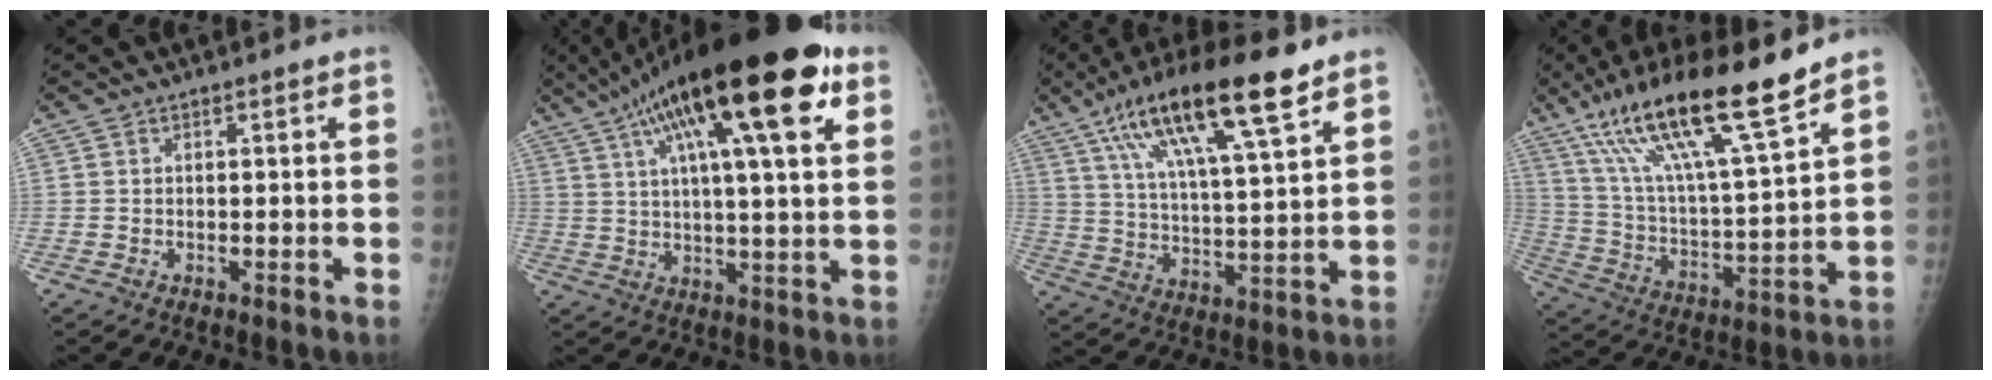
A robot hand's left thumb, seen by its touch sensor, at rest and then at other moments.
{"total": 25.5, "force": [12.0, 6.2, 21.6], "torque": [-0.347, 0.013, 0.186]}
{"total": 19.4, "force": [11.3, 4.0, 15.2], "torque": [-0.259, -0.023, 0.203]}
{"total": 21.3, "force": [14.7, 2.6, 15.1], "torque": [-0.256, -0.055, 0.267]}